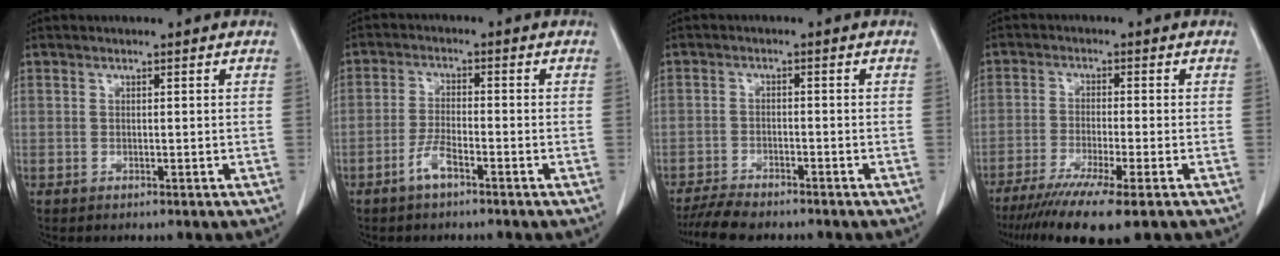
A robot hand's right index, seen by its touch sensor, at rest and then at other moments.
{"total": 2.9, "force": [-1.8, 0.6, 2.1], "torque": [-0.041, 0.002, -0.035]}
{"total": 6.4, "force": [-5.7, 1.0, 2.7], "torque": [-0.039, -0.015, -0.093]}
{"total": 10.8, "force": [-7.6, 0.2, 7.7], "torque": [-0.127, -0.029, -0.120]}